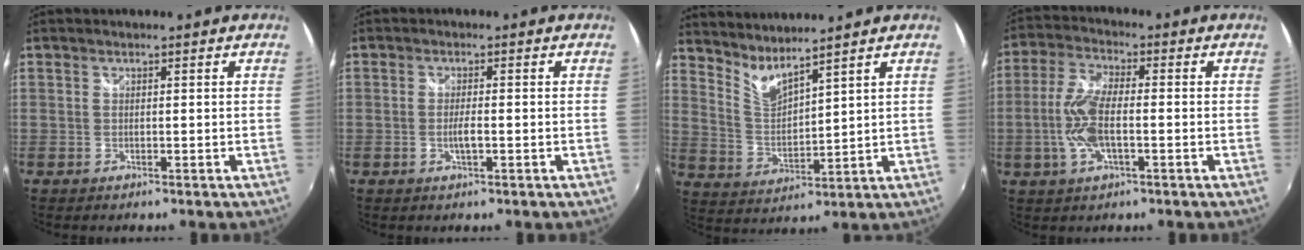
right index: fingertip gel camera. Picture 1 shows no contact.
{"total": 2.2, "force": [-0.5, 0.3, 2.1], "torque": [-0.040, -0.001, -0.009]}
{"total": 6.3, "force": [5.7, 0.3, 2.7], "torque": [-0.054, -0.016, 0.117]}
{"total": 9.2, "force": [-1.6, 3.5, 8.3], "torque": [-0.182, 0.008, -0.033]}